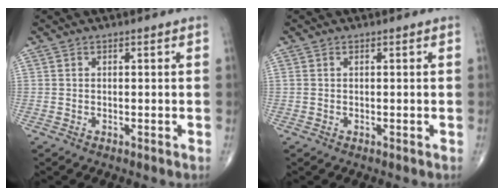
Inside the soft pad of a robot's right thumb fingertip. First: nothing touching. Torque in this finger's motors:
{"motor_torque": [-0.08, -0.09, 0.28, 0.11, -0.02]}